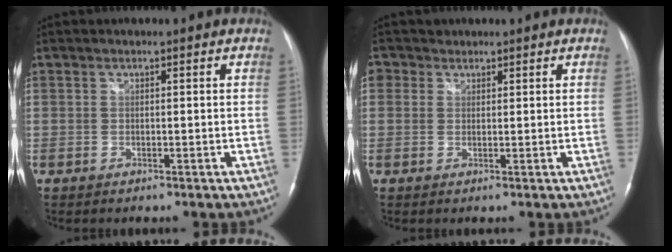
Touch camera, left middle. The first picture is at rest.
{"total": 2.2, "force": [1.1, 1.9, 0.1], "torque": [0.001, 0.008, 0.016]}